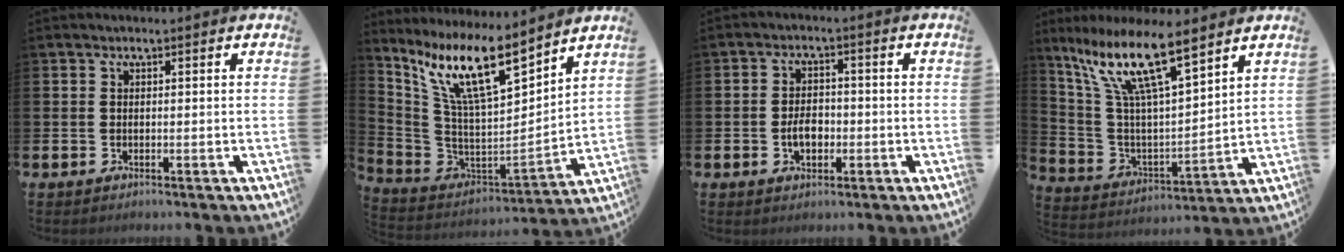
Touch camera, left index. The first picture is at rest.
{"total": 12.5, "force": [8.9, 2.8, 8.3], "torque": [-0.191, -0.047, 0.157]}
{"total": 3.5, "force": [-0.9, 2.3, 2.5], "torque": [-0.028, -0.005, -0.022]}
{"total": 13.2, "force": [9.2, 3.2, 8.9], "torque": [-0.204, -0.037, 0.159]}